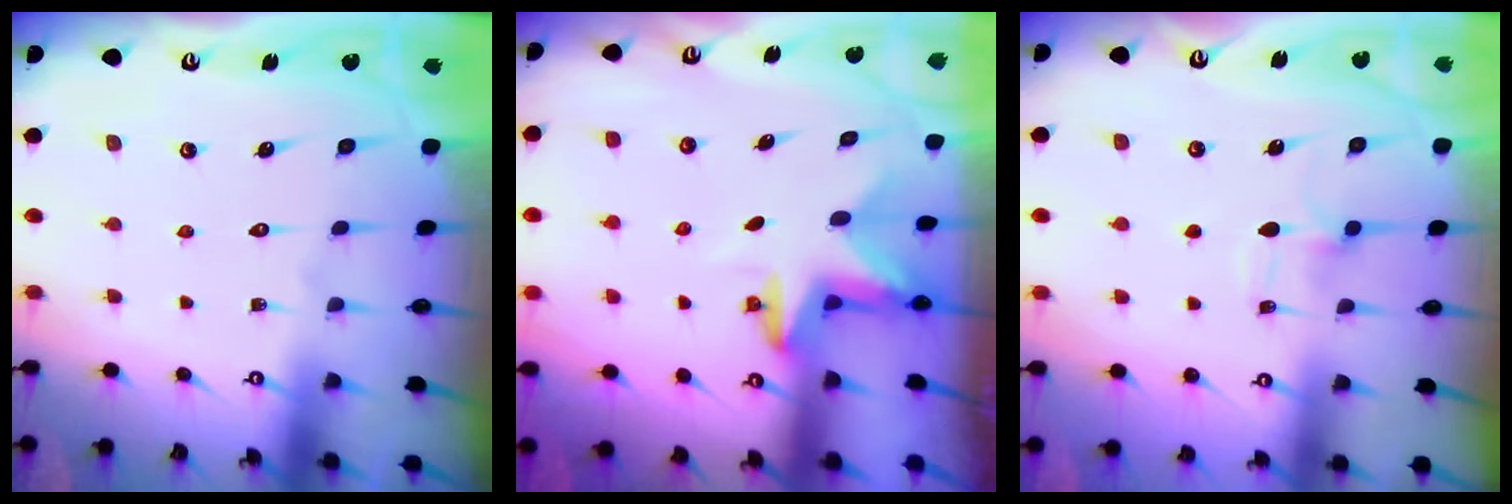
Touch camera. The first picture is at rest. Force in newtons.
{"total": 2.9, "press": 2.9, "slide": 0.1}
{"total": 5.1, "press": 5.0, "slide": 1.2}